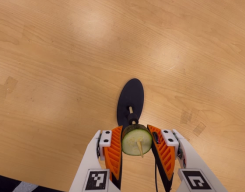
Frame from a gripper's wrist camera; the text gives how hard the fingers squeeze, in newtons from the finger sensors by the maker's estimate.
{"total": 12.0, "left": 12.2, "right": 11.8}